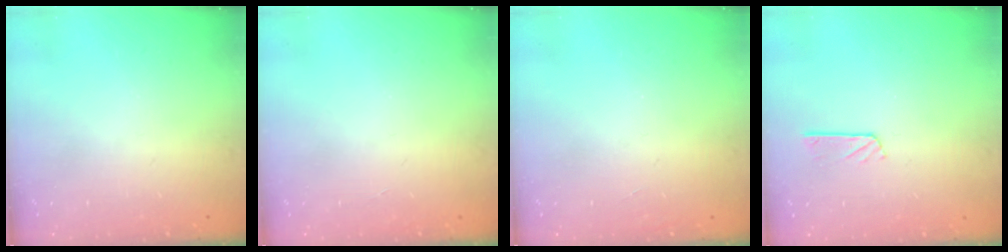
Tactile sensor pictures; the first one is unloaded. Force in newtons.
{"total": 0.0}
{"total": 0.0}
{"total": 3.0, "press": 3.0, "slide": 0.3}